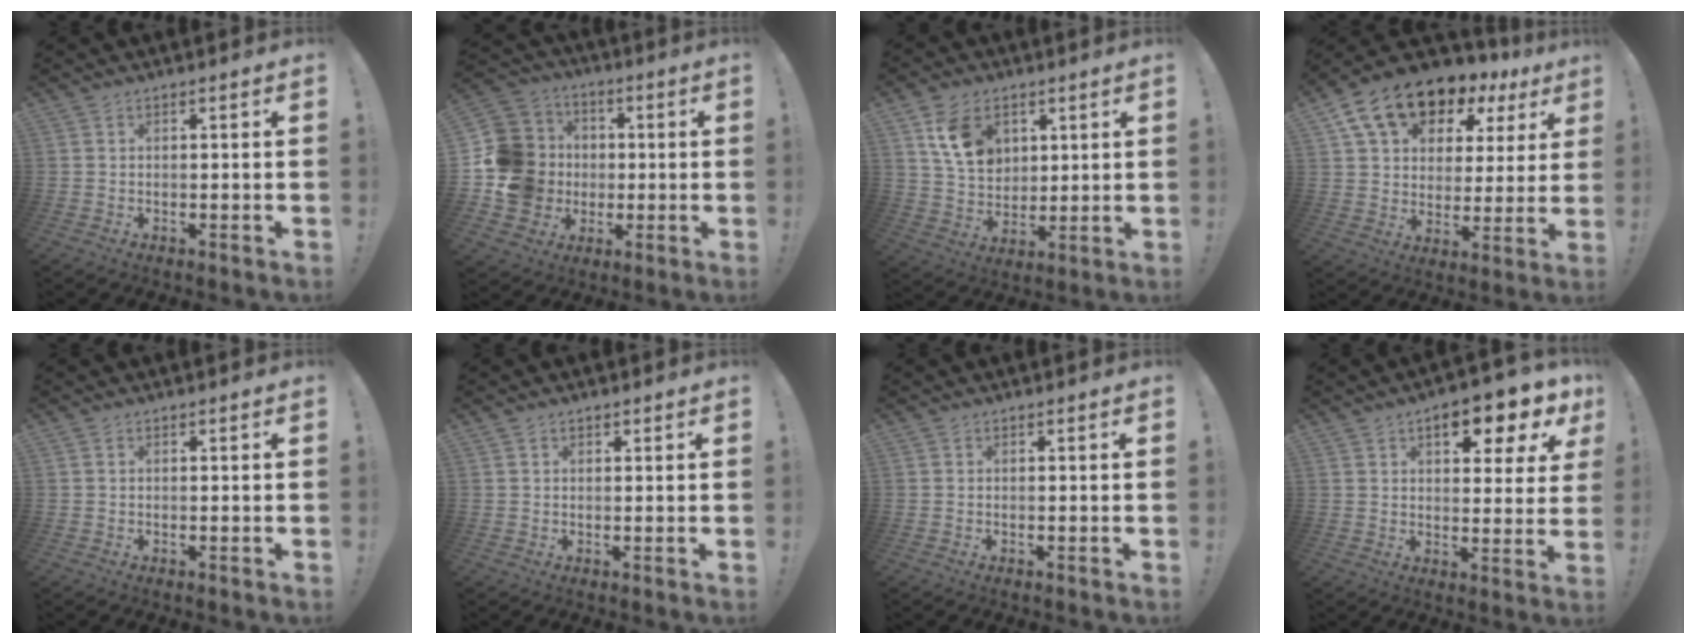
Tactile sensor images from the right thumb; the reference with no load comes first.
{"total": 17.3, "force": [-1.3, 15.8, 6.8], "torque": [-0.134, 0.020, 0.004]}
{"total": 12.2, "force": [5.7, 8.7, 6.4], "torque": [-0.099, -0.014, 0.113]}
{"total": 15.4, "force": [10.1, 9.1, 7.1], "torque": [-0.126, -0.062, 0.189]}
{"total": 0.0}
{"total": 0.9, "force": [0.7, 0.5, 0.2], "torque": [-0.002, 0.000, 0.013]}
{"total": 0.0}
{"total": 9.6, "force": [4.9, 4.2, 7.1], "torque": [-0.087, -0.028, 0.078]}